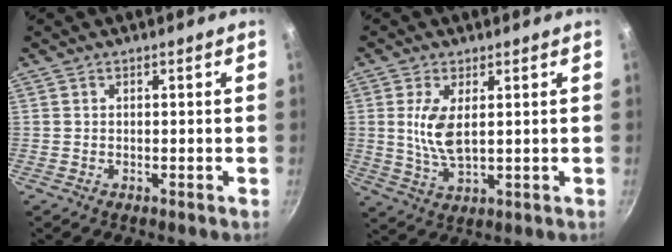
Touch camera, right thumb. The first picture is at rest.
{"total": 7.1, "force": [1.4, 3.0, 6.3], "torque": [-0.123, -0.012, 0.033]}